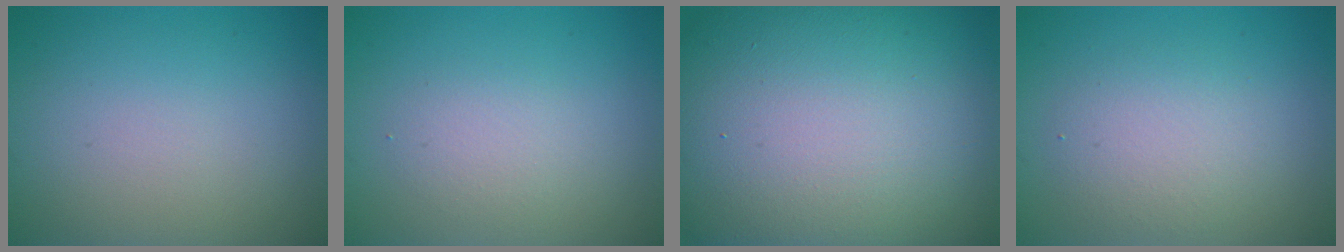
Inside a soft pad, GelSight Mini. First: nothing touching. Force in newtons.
{"total": 1.9, "press": 1.8, "slide": 0.2}
{"total": 23.0, "press": 22.9, "slide": 1.0}
{"total": 3.2, "press": 3.2, "slide": 0.1}